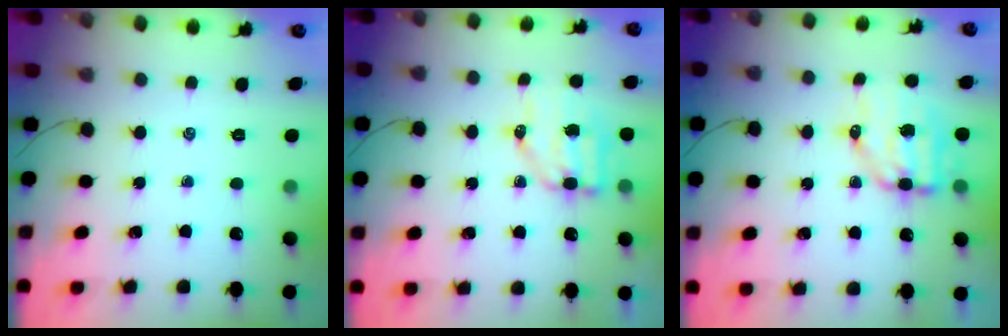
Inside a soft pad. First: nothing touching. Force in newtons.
{"total": 7.5, "press": 7.4, "slide": 1.1}
{"total": 7.7, "press": 7.6, "slide": 1.6}